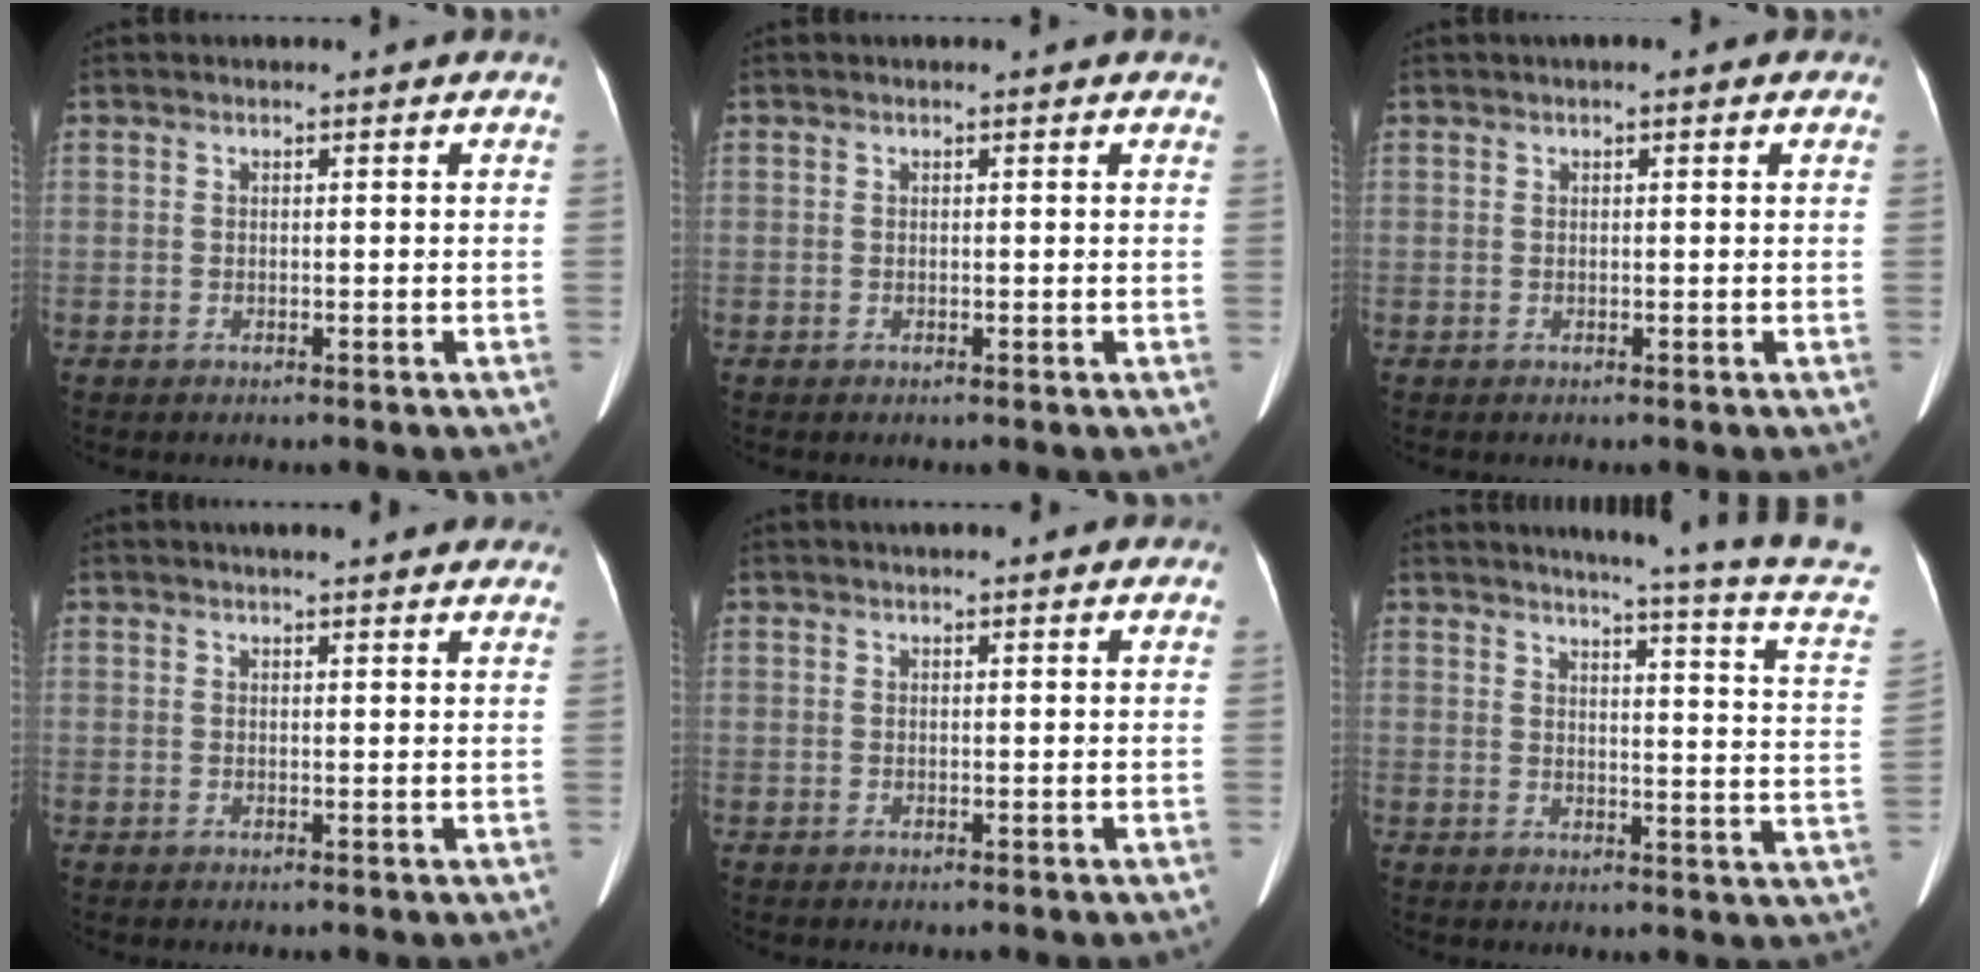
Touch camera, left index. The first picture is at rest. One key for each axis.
{"total": 1.0, "fx": 0.8, "fy": 0.3, "fz": 0.5, "tx": -0.007, "ty": 0.005, "tz": 0.003}
{"total": 1.4, "fx": 0.6, "fy": 0.5, "fz": 1.1, "tx": -0.015, "ty": 0.008, "tz": 0.004}
{"total": 9.7, "fx": 8.4, "fy": 2.0, "fz": 4.5, "tx": -0.045, "ty": 0.018, "tz": 0.092}
{"total": 4.0, "fx": 3.2, "fy": 1.1, "fz": 2.2, "tx": -0.025, "ty": 0.026, "tz": 0.040}
{"total": 17.3, "fx": 15.5, "fy": -2.8, "fz": 7.3, "tx": -0.109, "ty": -0.102, "tz": 0.158}